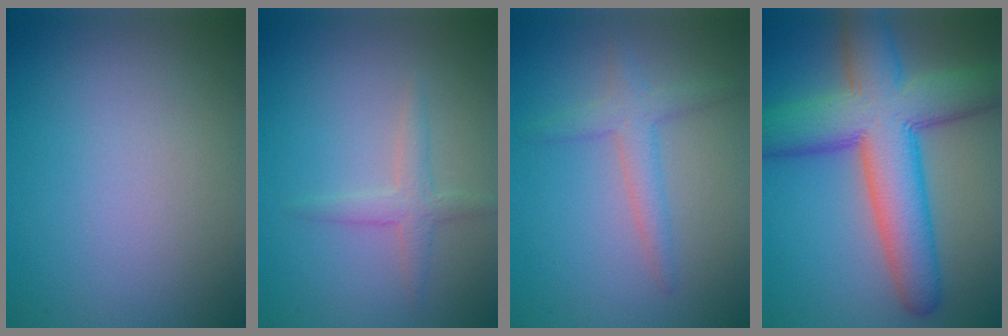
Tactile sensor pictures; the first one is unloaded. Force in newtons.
{"total": 1.9, "press": 1.9, "slide": 0.1}
{"total": 2.5, "press": 2.5, "slide": 0.1}
{"total": 11.4, "press": 11.4, "slide": 0.6}